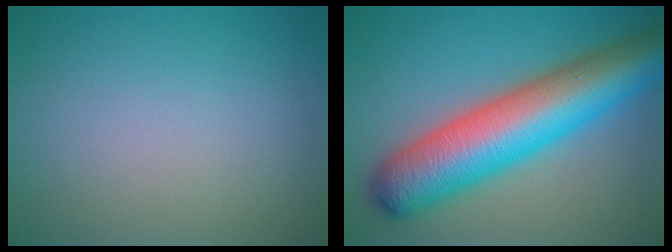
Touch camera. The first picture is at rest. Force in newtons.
{"total": 11.9, "press": 11.9, "slide": 0.3}